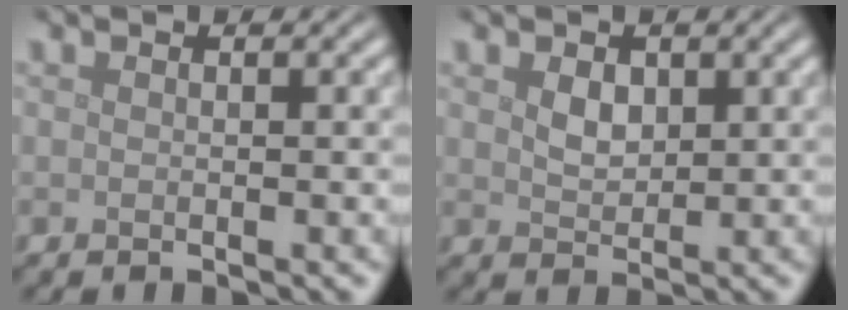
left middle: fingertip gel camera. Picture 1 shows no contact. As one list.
[{"total": 1.8, "force": [0.8, 1.2, 1.1], "torque": [-0.023, -0.002, 0.018]}]